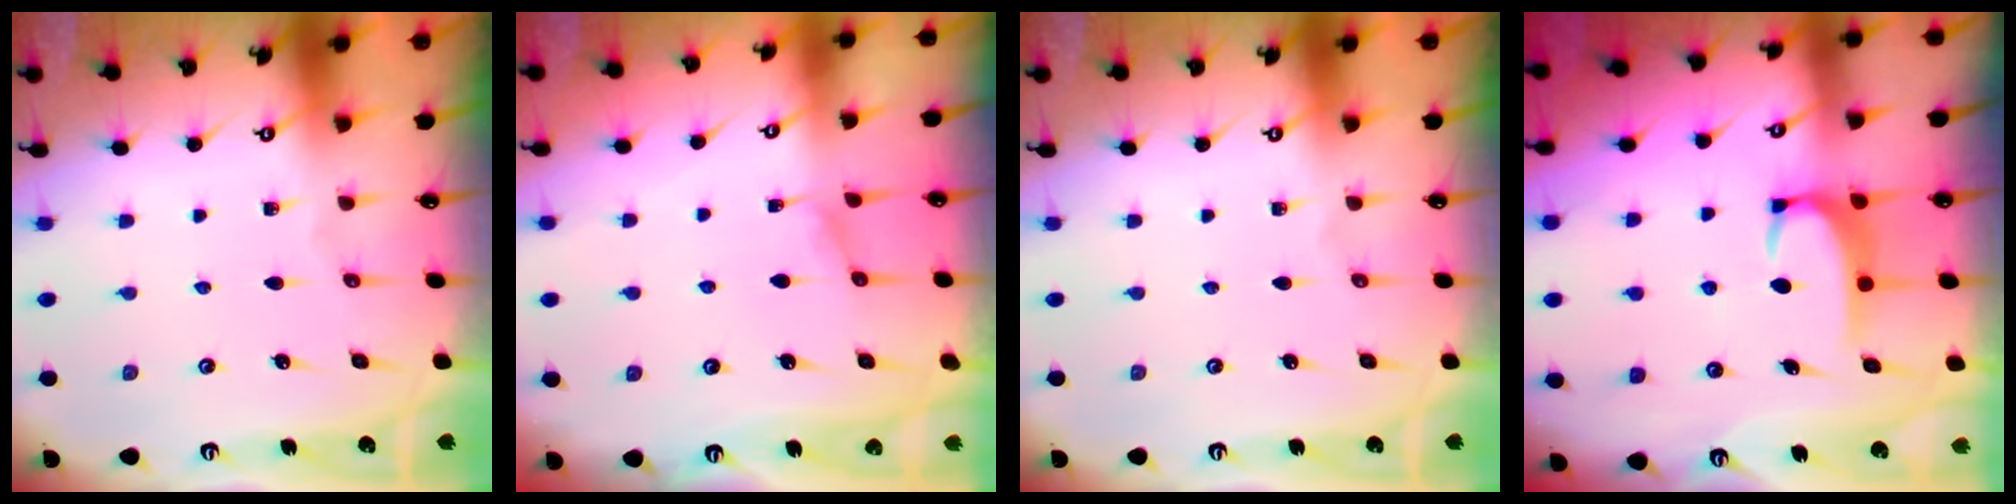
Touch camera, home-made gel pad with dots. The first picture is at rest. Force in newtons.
{"total": 1.0, "press": 0.8, "slide": 0.7}
{"total": 0.0}
{"total": 3.0, "press": 3.0, "slide": 0.5}